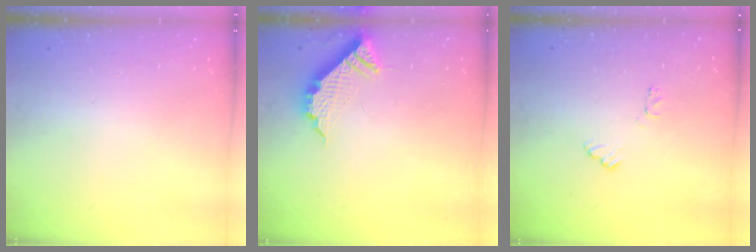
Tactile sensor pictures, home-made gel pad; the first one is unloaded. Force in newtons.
{"total": 10.5, "press": 10.5, "slide": 0.9}
{"total": 5.4, "press": 5.4, "slide": 0.3}